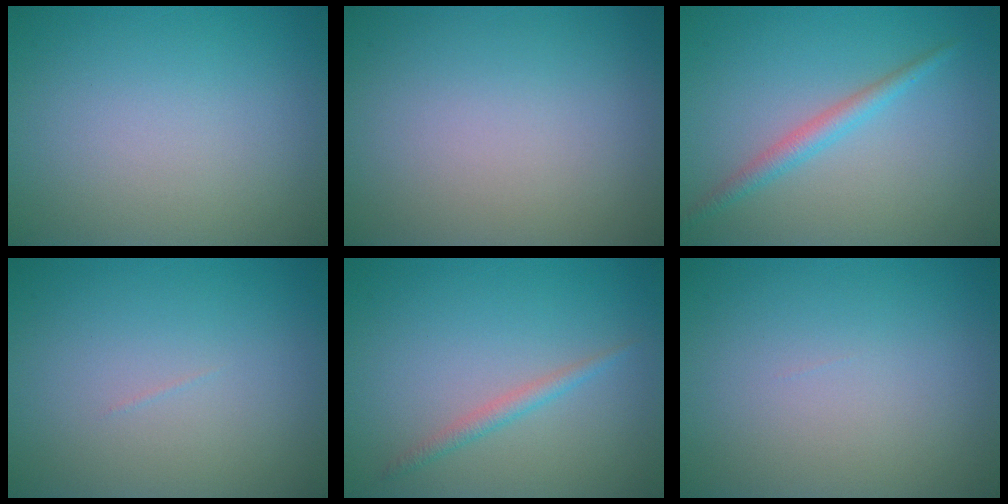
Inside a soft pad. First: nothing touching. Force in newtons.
{"total": 0.0}
{"total": 2.0, "press": 2.0, "slide": 0.1}
{"total": 0.0}
{"total": 1.4, "press": 1.4, "slide": 0.0}
{"total": 0.0}